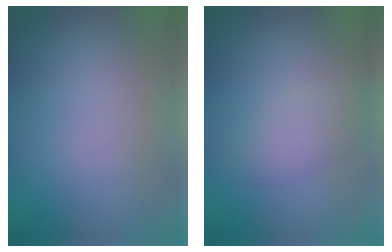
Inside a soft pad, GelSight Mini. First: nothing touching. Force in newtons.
{"total": 2.4, "press": 2.4, "slide": 0.1}